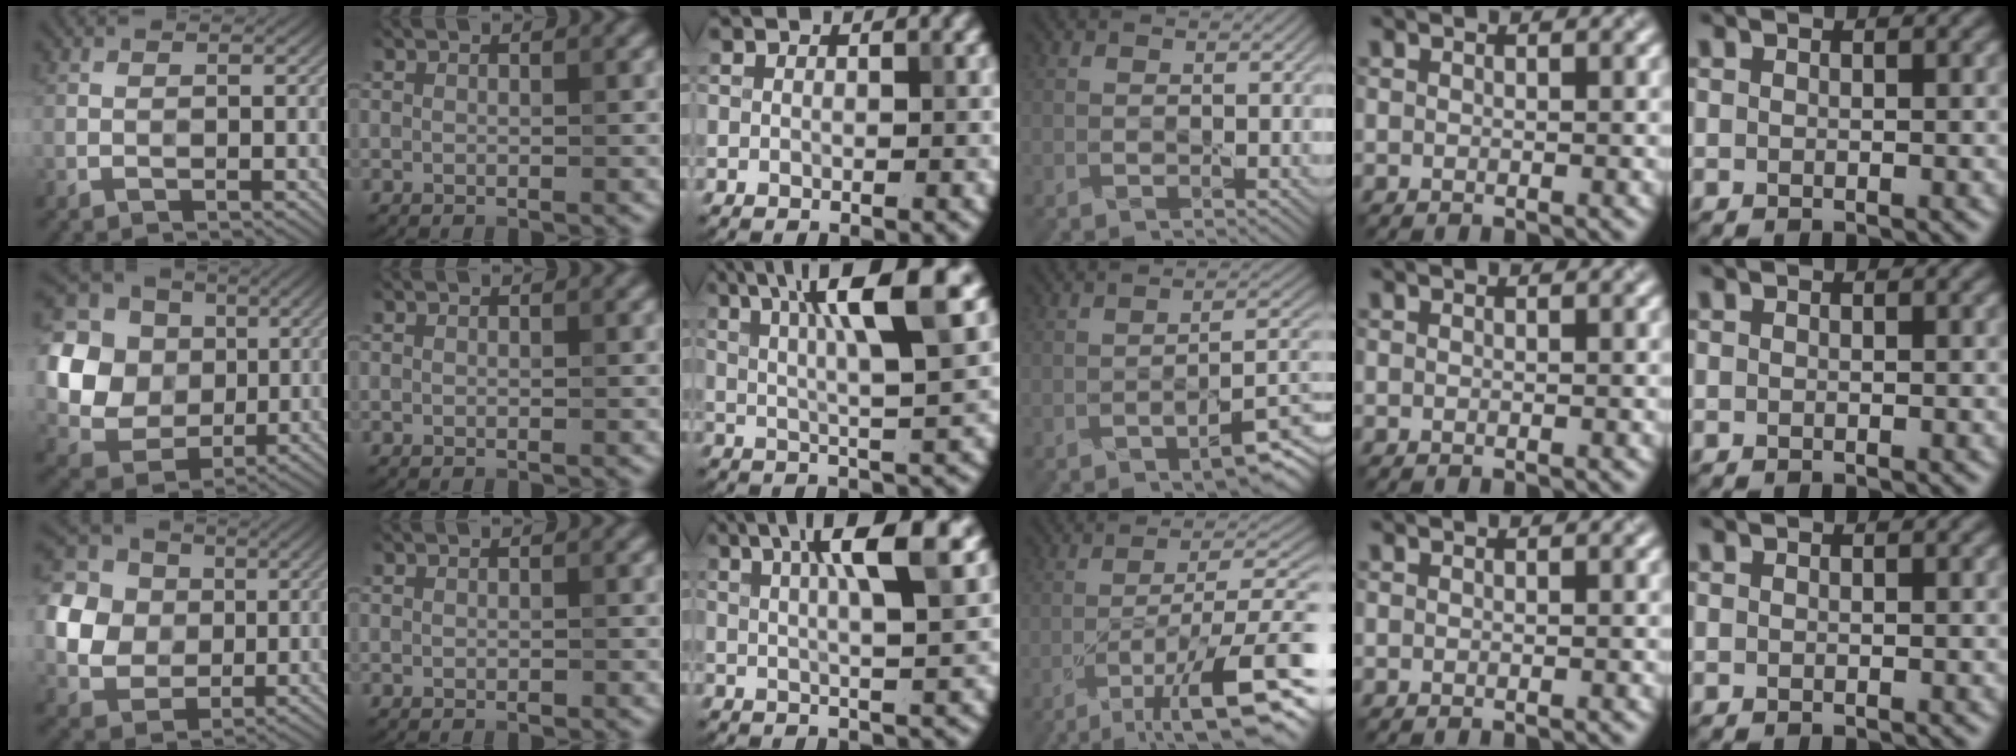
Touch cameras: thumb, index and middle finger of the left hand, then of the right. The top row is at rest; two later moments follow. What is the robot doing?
{"motion": "peel", "object": "lint roller sheet"}